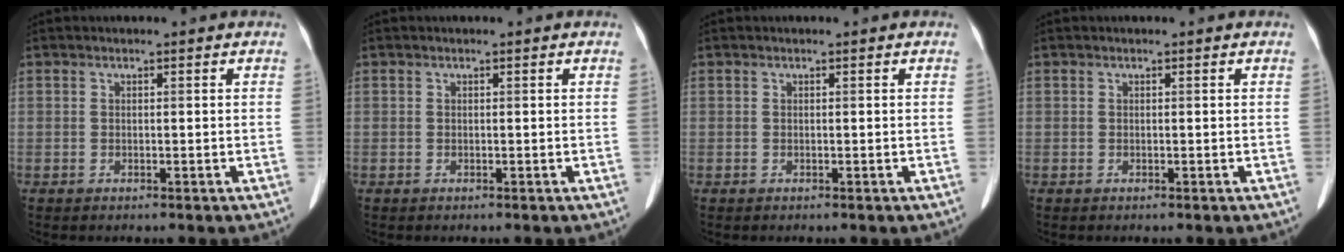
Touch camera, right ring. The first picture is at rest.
{"total": 0.0}
{"total": 0.0}
{"total": 0.0}